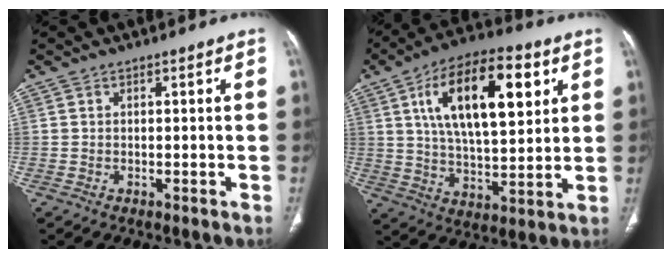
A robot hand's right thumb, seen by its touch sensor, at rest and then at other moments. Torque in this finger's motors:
{"motor_torque": [-0.46, 2.17, 1.45, 0.97, 0.18]}